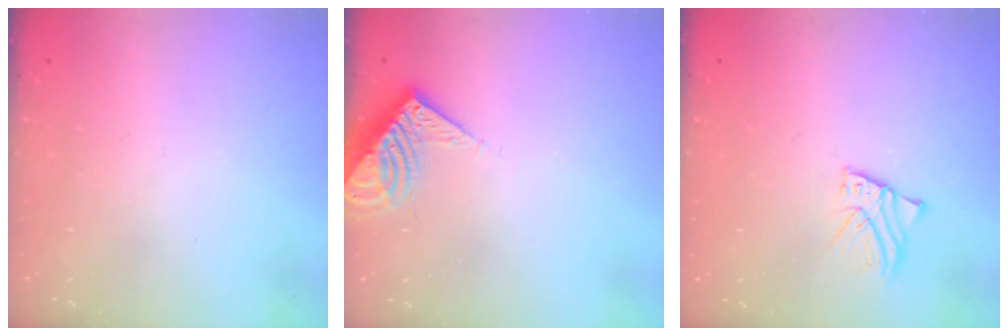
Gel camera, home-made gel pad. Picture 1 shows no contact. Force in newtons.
{"total": 7.7, "press": 7.7, "slide": 0.5}
{"total": 2.9, "press": 2.9, "slide": 0.1}